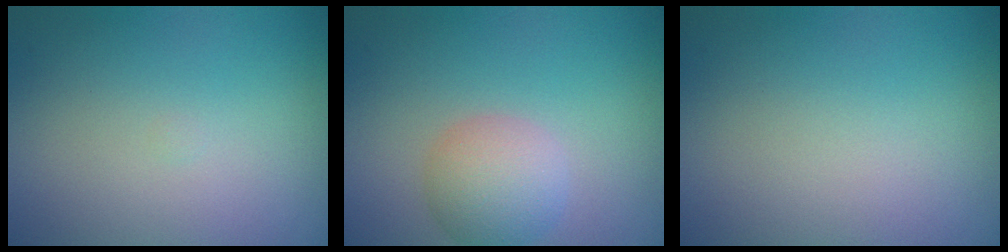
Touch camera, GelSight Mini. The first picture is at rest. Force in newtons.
{"total": 3.5, "press": 3.5, "slide": 0.3}
{"total": 0.0}